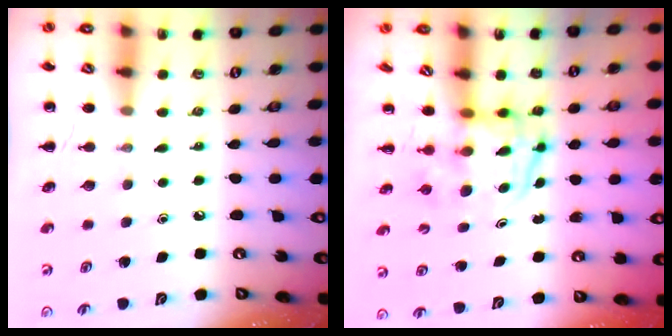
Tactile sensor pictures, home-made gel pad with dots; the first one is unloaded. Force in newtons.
{"total": 4.0, "press": 3.9, "slide": 0.6}